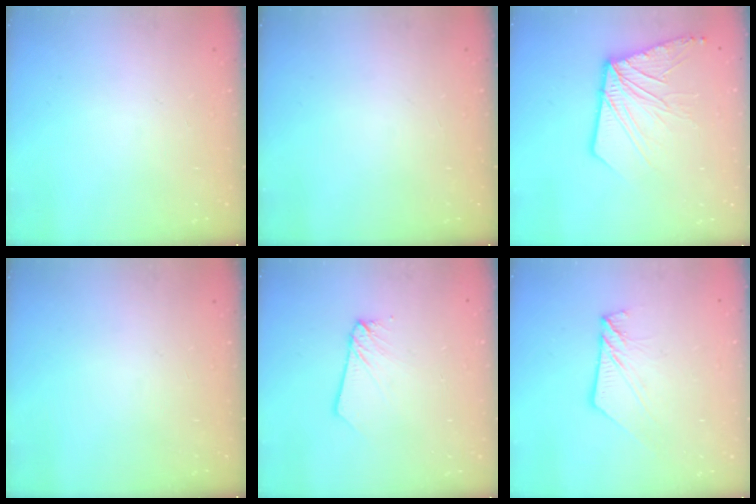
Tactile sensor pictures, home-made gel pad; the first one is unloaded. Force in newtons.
{"total": 0.0}
{"total": 14.4, "press": 14.4, "slide": 1.5}
{"total": 0.0}
{"total": 2.5, "press": 2.5, "slide": 0.1}
{"total": 9.0, "press": 8.9, "slide": 0.8}